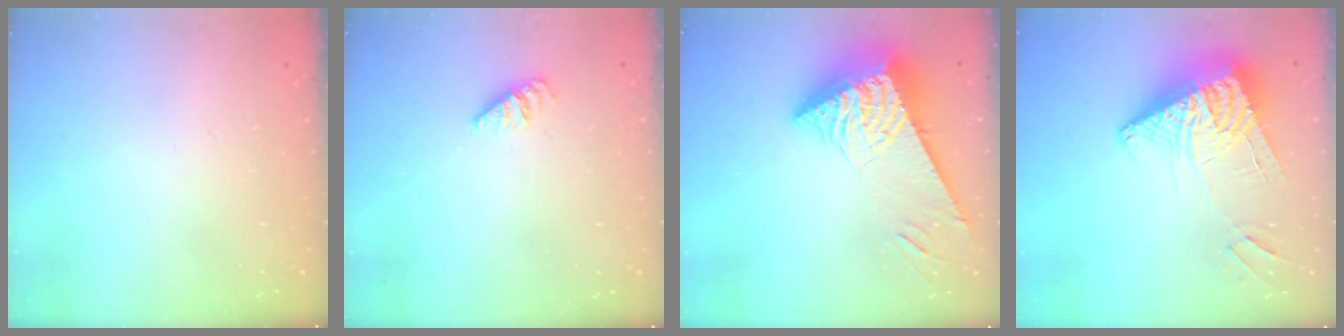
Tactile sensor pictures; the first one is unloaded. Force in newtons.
{"total": 0.0}
{"total": 9.8, "press": 9.7, "slide": 0.9}
{"total": 13.6, "press": 13.5, "slide": 1.5}